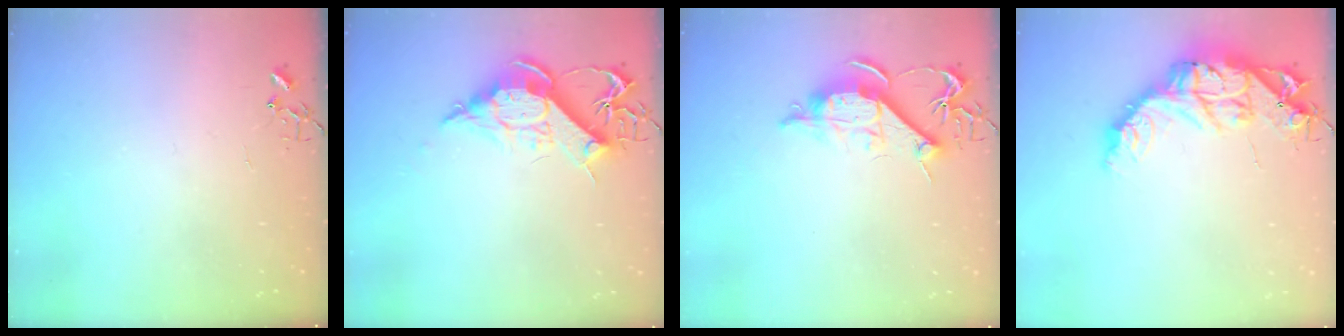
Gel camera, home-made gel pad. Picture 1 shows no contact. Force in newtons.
{"total": 12.5, "press": 12.4, "slide": 1.0}
{"total": 11.1, "press": 11.1, "slide": 0.9}
{"total": 15.6, "press": 15.5, "slide": 1.3}